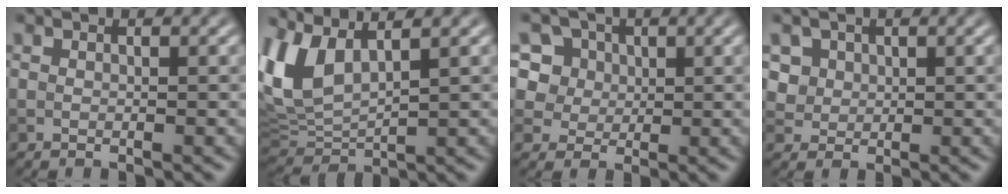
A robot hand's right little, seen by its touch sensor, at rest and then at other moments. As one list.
[{"total": 6.3, "force": [2.6, 3.1, 4.9], "torque": [-0.127, 0.002, 0.055]}, {"total": 9.8, "force": [4.4, 7.9, 3.9], "torque": [-0.096, 0.027, 0.061]}, {"total": 3.0, "force": [1.4, 2.4, 1.0], "torque": [-0.029, 0.003, 0.031]}]